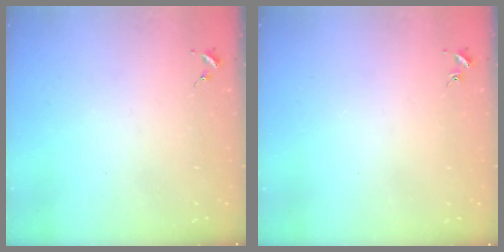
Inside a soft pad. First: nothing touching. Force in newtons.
{"total": 0.9, "press": 0.9, "slide": 0.2}